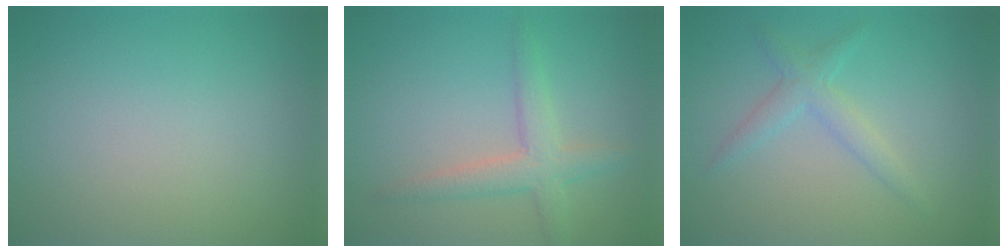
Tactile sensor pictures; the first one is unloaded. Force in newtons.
{"total": 3.1, "press": 3.1, "slide": 0.1}
{"total": 2.2, "press": 2.2, "slide": 0.2}